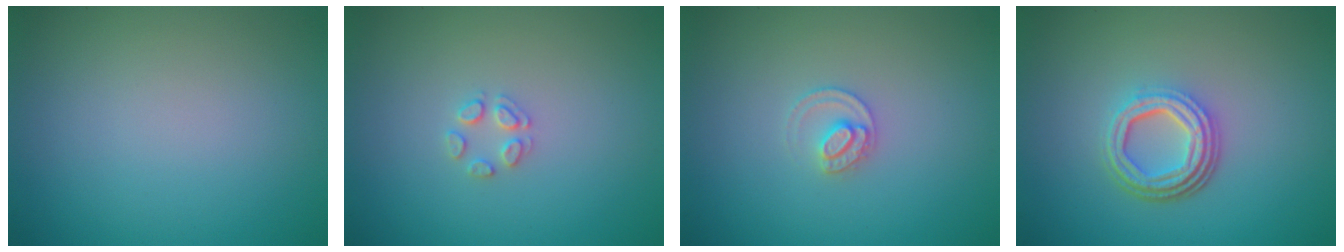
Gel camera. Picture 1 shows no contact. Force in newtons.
{"total": 1.5, "press": 1.5, "slide": 0.1}
{"total": 1.7, "press": 1.7, "slide": 0.1}
{"total": 4.5, "press": 3.3, "slide": 3.1}